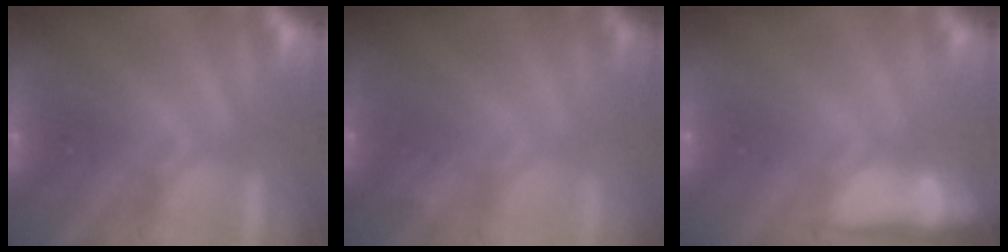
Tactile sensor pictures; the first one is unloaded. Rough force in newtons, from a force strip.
{"total": 1.9}
{"total": 5.9}